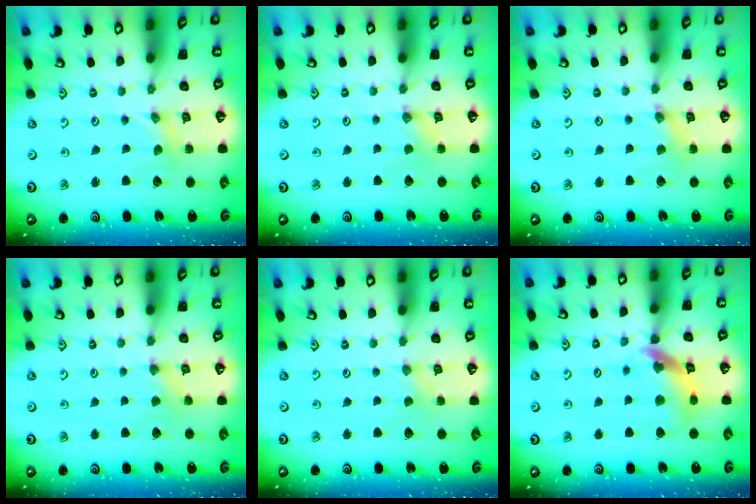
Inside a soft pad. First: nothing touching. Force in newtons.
{"total": 0.0}
{"total": 1.7, "press": 1.7, "slide": 0.3}
{"total": 2.8, "press": 2.7, "slide": 0.6}
{"total": 0.0}
{"total": 12.5, "press": 12.5, "slide": 1.4}